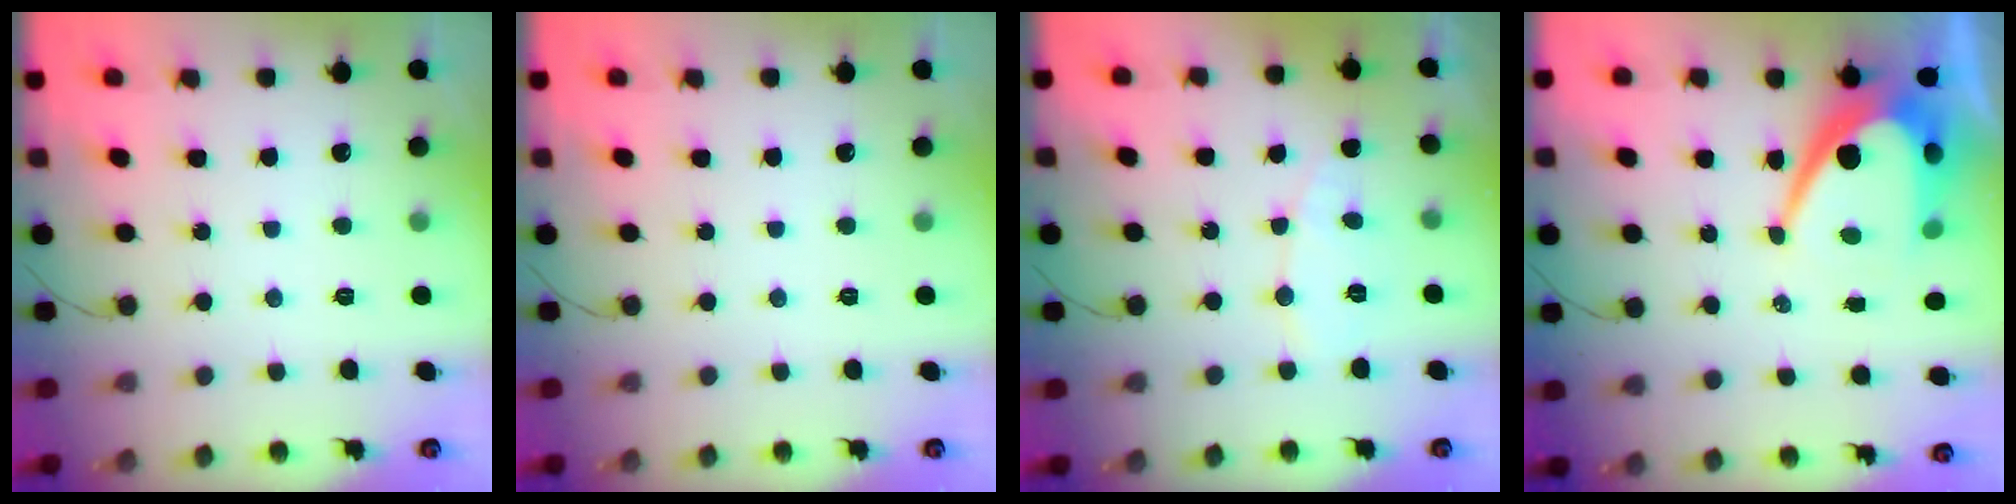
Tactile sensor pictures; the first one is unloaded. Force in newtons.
{"total": 0.0}
{"total": 5.6, "press": 5.5, "slide": 0.5}
{"total": 12.4, "press": 12.4, "slide": 0.9}